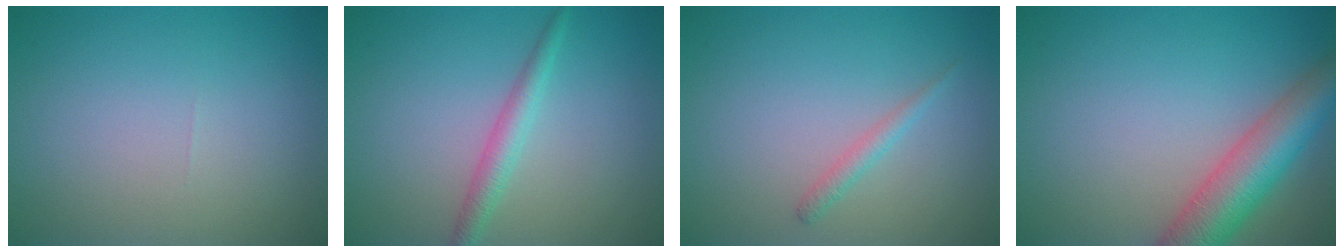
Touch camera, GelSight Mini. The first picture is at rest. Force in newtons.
{"total": 2.2, "press": 2.2, "slide": 0.1}
{"total": 1.2, "press": 1.2, "slide": 0.1}
{"total": 6.5, "press": 6.5, "slide": 0.3}